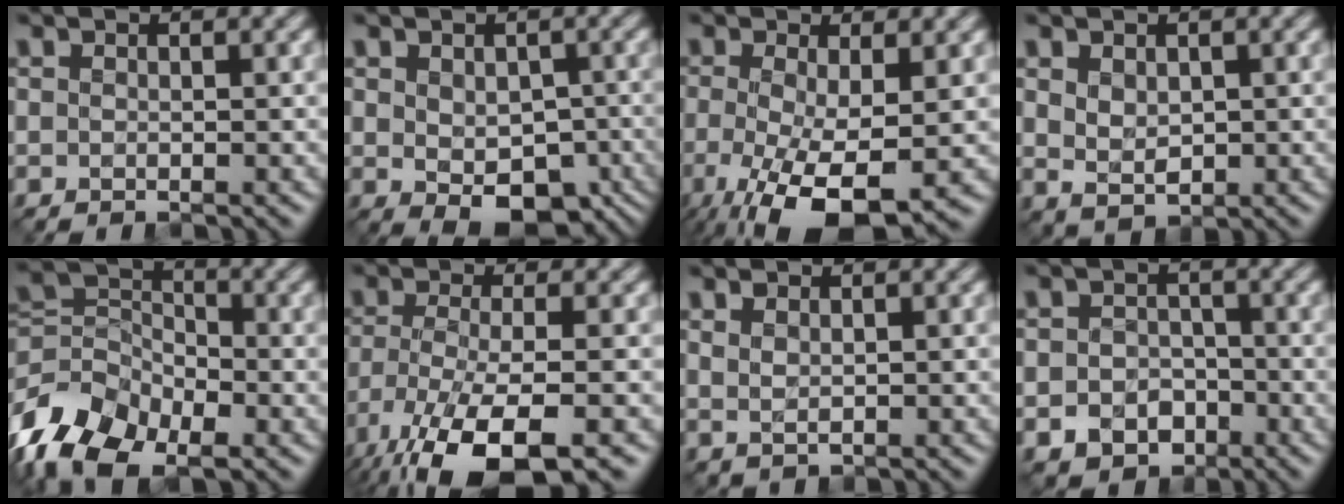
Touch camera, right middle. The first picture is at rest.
{"total": 6.9, "force": [-2.3, 4.0, 5.1], "torque": [-0.074, -0.019, -0.028]}
{"total": 8.8, "force": [-3.4, 2.8, 7.6], "torque": [-0.145, -0.018, -0.052]}
{"total": 1.9, "force": [0.7, 1.3, 1.1], "torque": [-0.022, -0.003, 0.019]}
{"total": 9.5, "force": [-5.0, 6.1, 5.2], "torque": [-0.108, -0.009, -0.108]}
{"total": 10.9, "force": [-6.9, 3.3, 7.8], "torque": [-0.162, -0.022, -0.119]}
{"total": 1.2, "force": [0.8, 0.7, 0.5], "torque": [-0.011, 0.002, 0.020]}
{"total": 3.8, "force": [-1.8, 3.1, 1.4], "torque": [0.002, -0.002, -0.034]}